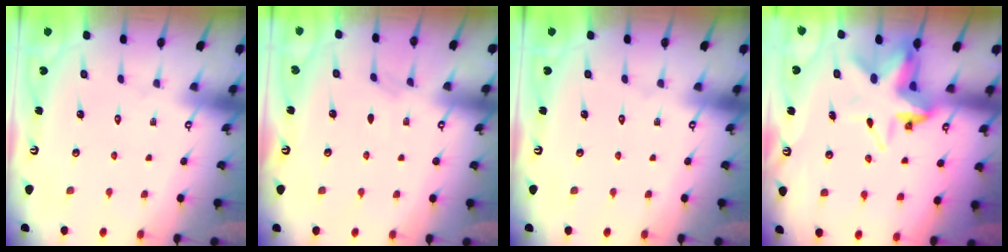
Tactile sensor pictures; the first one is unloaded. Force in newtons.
{"total": 2.6, "press": 2.5, "slide": 0.5}
{"total": 0.0}
{"total": 7.9, "press": 7.7, "slide": 1.7}